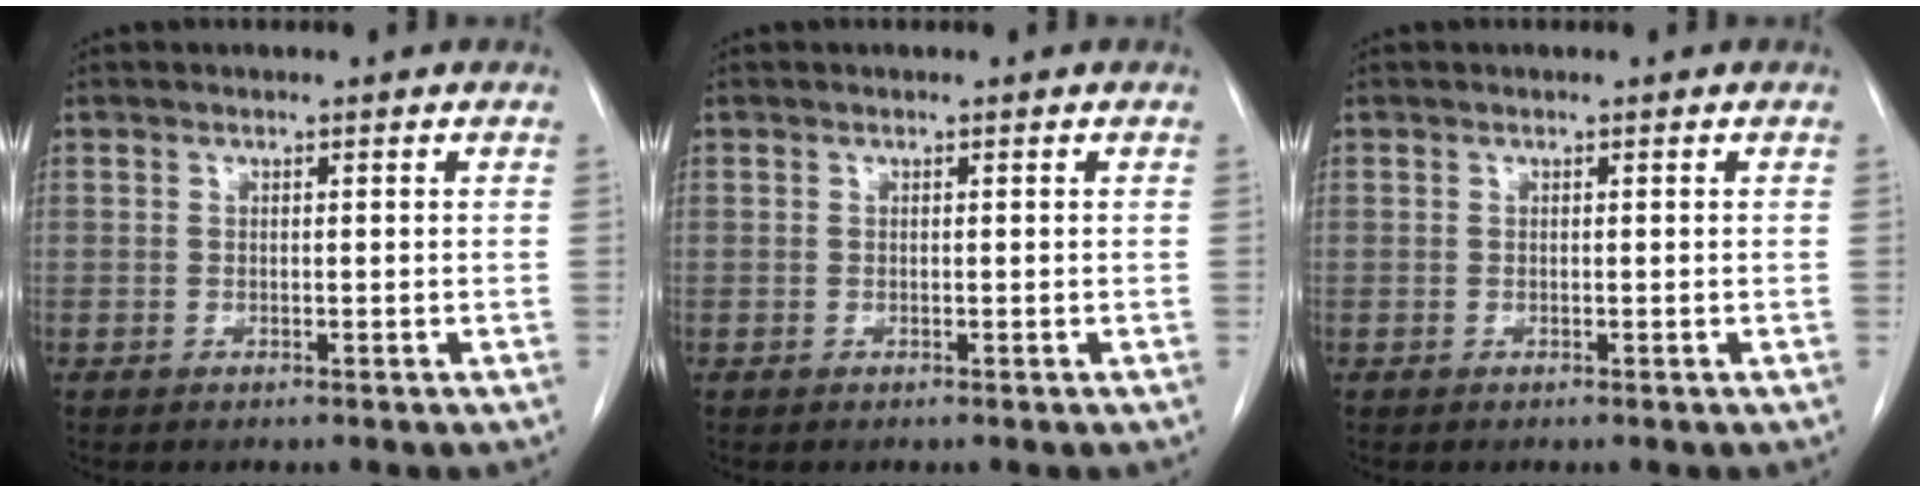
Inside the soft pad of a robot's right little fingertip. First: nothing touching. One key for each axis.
{"total": 0.0}
{"total": 0.0}